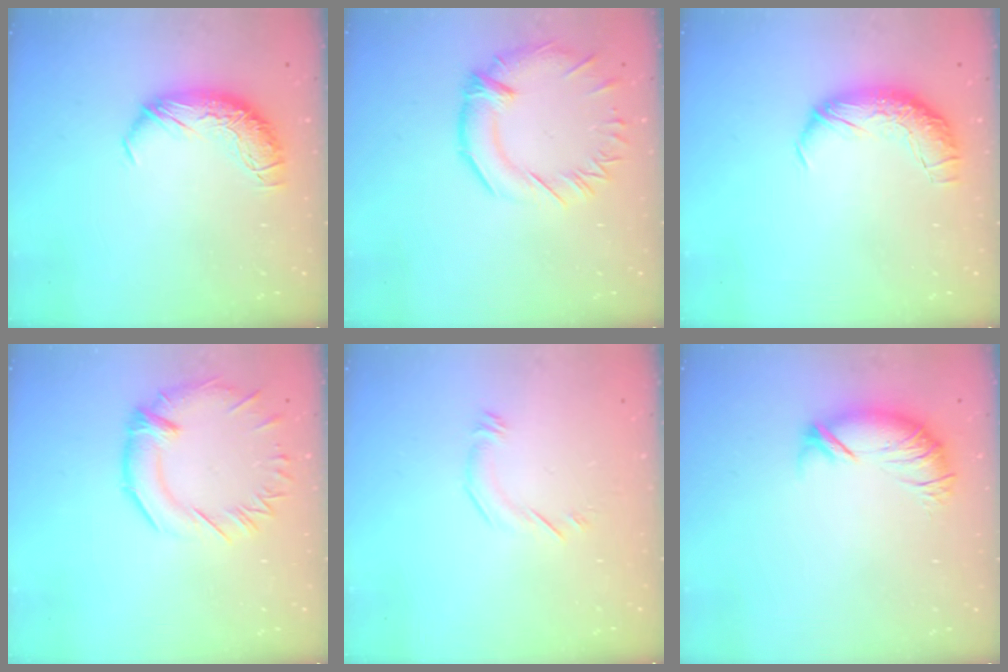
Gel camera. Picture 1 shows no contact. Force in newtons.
{"total": 2.6, "press": 2.1, "slide": 1.5}
{"total": 2.4, "press": 1.1, "slide": 2.2}
{"total": 2.1, "press": 1.6, "slide": 1.4}
{"total": 6.4, "press": 6.3, "slide": 0.5}
{"total": 4.2, "press": 3.7, "slide": 2.1}